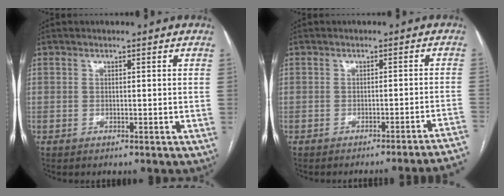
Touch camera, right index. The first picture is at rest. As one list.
[{"total": 11.4, "force": [-10.8, -2.2, 2.7], "torque": [0.005, -0.007, -0.121]}]